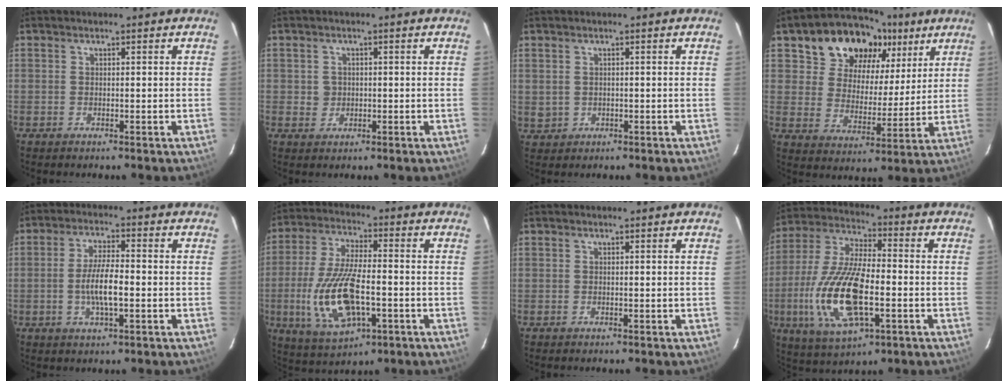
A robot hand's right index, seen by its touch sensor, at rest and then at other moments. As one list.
[{"total": 2.2, "force": [0.0, 2.2, 0.3], "torque": [-0.001, 0.005, 0.002]}, {"total": 2.1, "force": [0.4, 1.9, 0.7], "torque": [-0.017, 0.006, 0.018]}, {"total": 17.8, "force": [10.0, 12.2, 8.2], "torque": [-0.172, 0.054, 0.173]}, {"total": 7.0, "force": [-1.4, 1.8, 6.6], "torque": [-0.129, 0.001, -0.026]}, {"total": 16.0, "force": [-4.1, 6.6, 14.0], "torque": [-0.298, -0.012, -0.066]}, {"total": 0.0}, {"total": 18.8, "force": [-4.7, 7.6, 16.6], "torque": [-0.356, -0.012, -0.085]}]